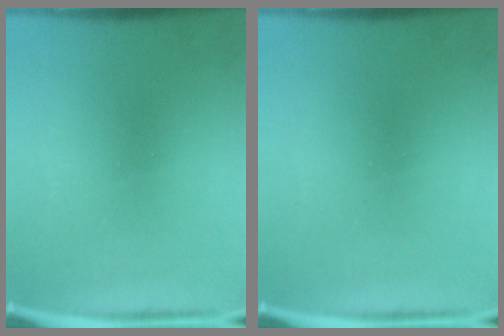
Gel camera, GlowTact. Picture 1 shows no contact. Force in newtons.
{"total": 0.0}